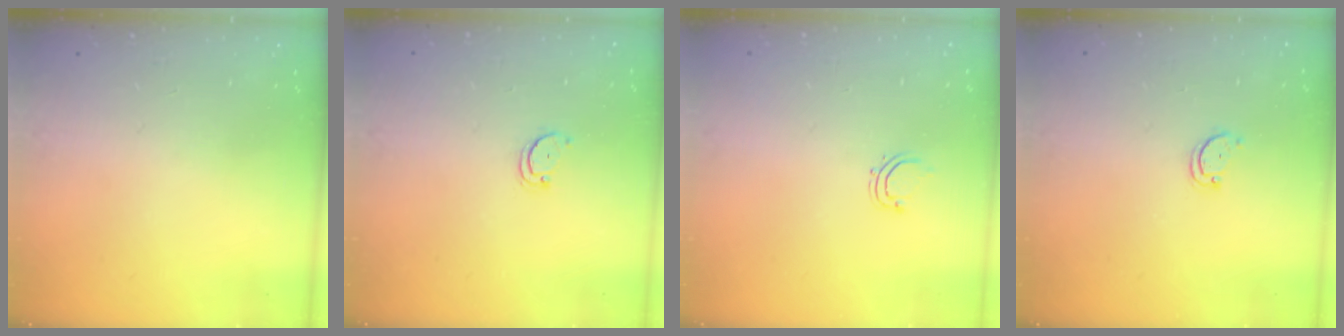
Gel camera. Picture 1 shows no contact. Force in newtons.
{"total": 2.3, "press": 2.3, "slide": 0.2}
{"total": 2.8, "press": 2.7, "slide": 0.5}
{"total": 2.9, "press": 2.9, "slide": 0.4}